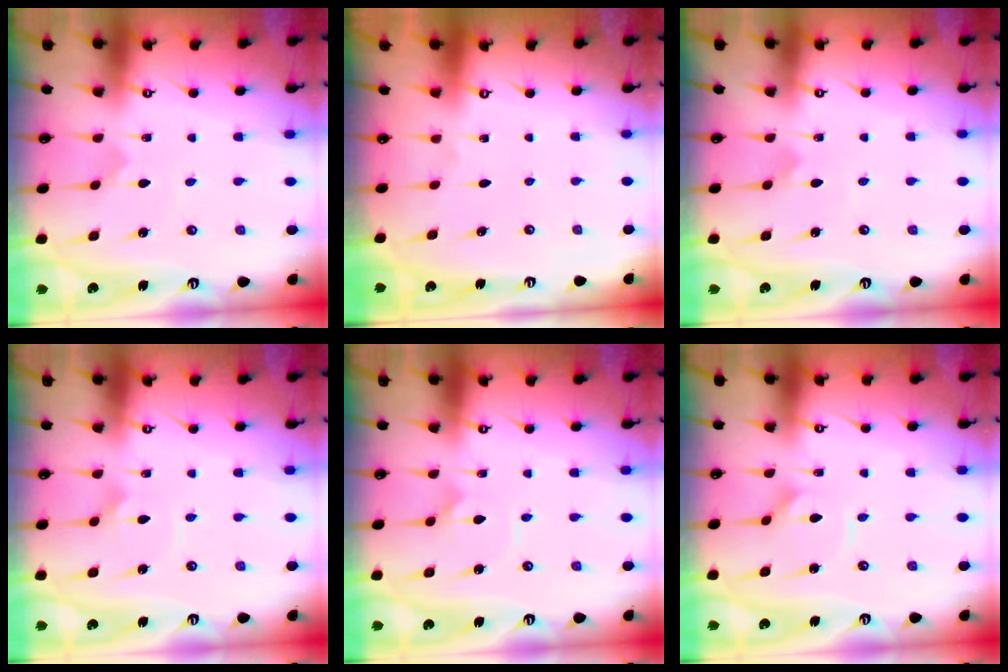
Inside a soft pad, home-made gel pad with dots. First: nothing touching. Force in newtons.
{"total": 0.0}
{"total": 2.0, "press": 2.0, "slide": 0.1}
{"total": 2.9, "press": 2.9, "slide": 0.4}
{"total": 2.3, "press": 2.3, "slide": 0.2}
{"total": 1.8, "press": 1.8, "slide": 0.3}